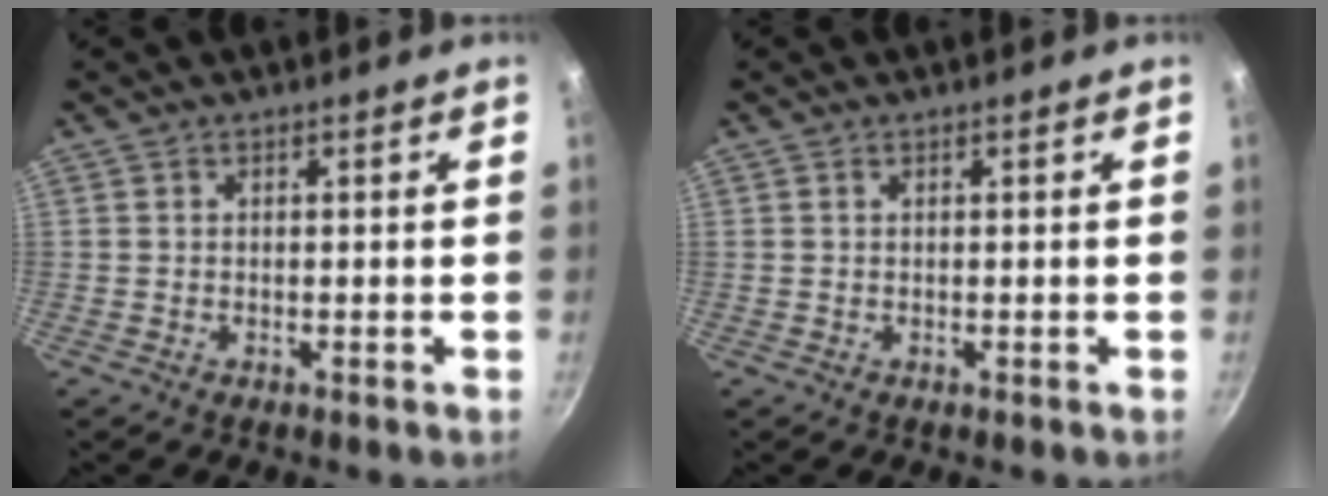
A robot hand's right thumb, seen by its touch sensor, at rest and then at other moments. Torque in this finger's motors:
{"motor_torque": [0.13, -0.47, -0.09, -0.10, 0.08]}